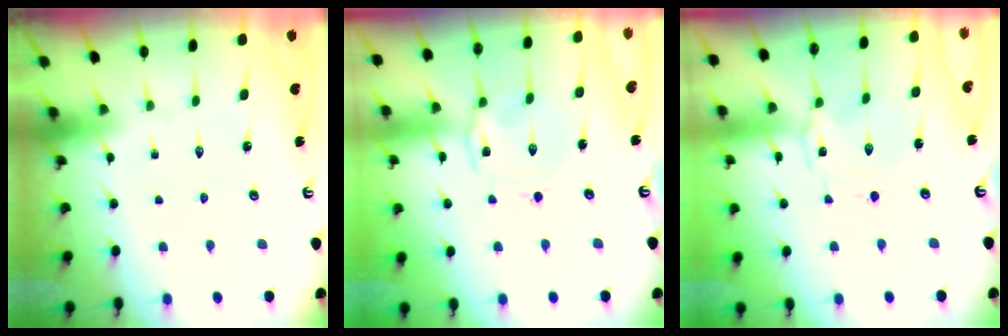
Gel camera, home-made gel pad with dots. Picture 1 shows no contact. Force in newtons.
{"total": 2.1, "press": 2.0, "slide": 0.6}
{"total": 0.6, "press": 0.5, "slide": 0.4}